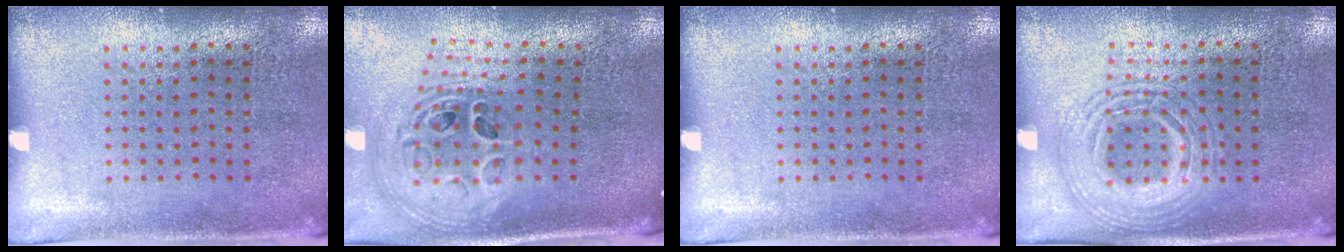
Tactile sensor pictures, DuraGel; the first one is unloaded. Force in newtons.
{"total": 1.7, "press": 1.5, "slide": 0.9}
{"total": 0.0}
{"total": 2.6, "press": 2.6, "slide": 0.3}